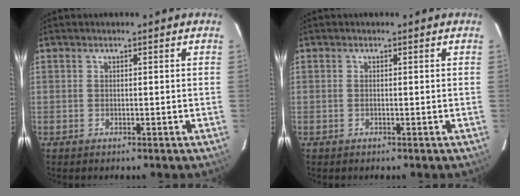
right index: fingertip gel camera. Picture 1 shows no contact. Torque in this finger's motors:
{"motor_torque": [0.10, 0.03, 0.05, 0.01]}